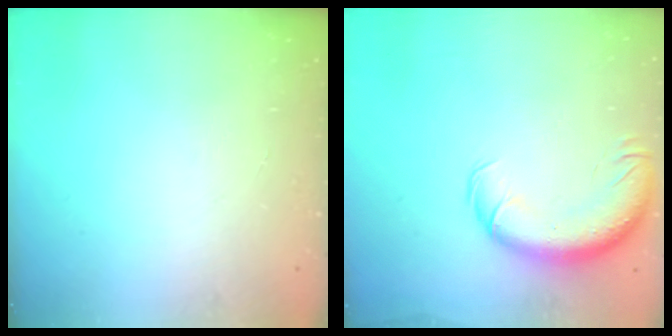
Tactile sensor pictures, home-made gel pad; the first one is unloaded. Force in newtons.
{"total": 13.7, "press": 13.2, "slide": 3.5}